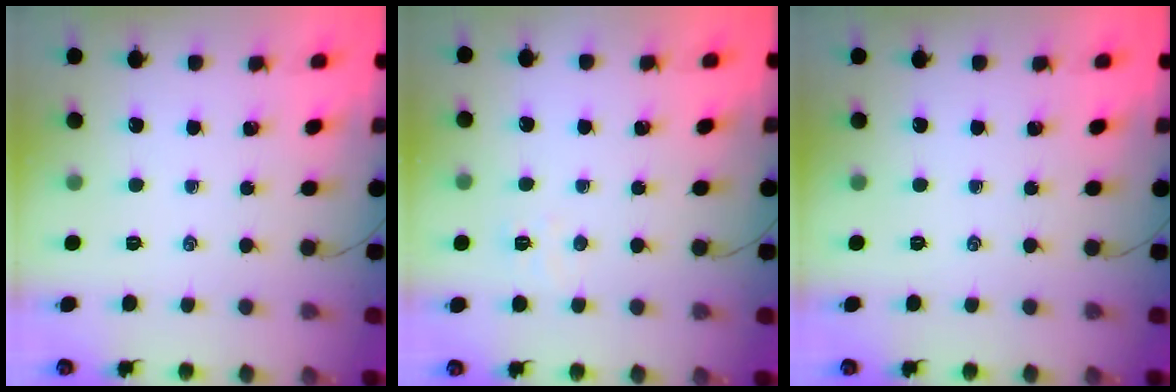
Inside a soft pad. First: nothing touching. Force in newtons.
{"total": 3.5, "press": 3.4, "slide": 0.9}
{"total": 0.0}